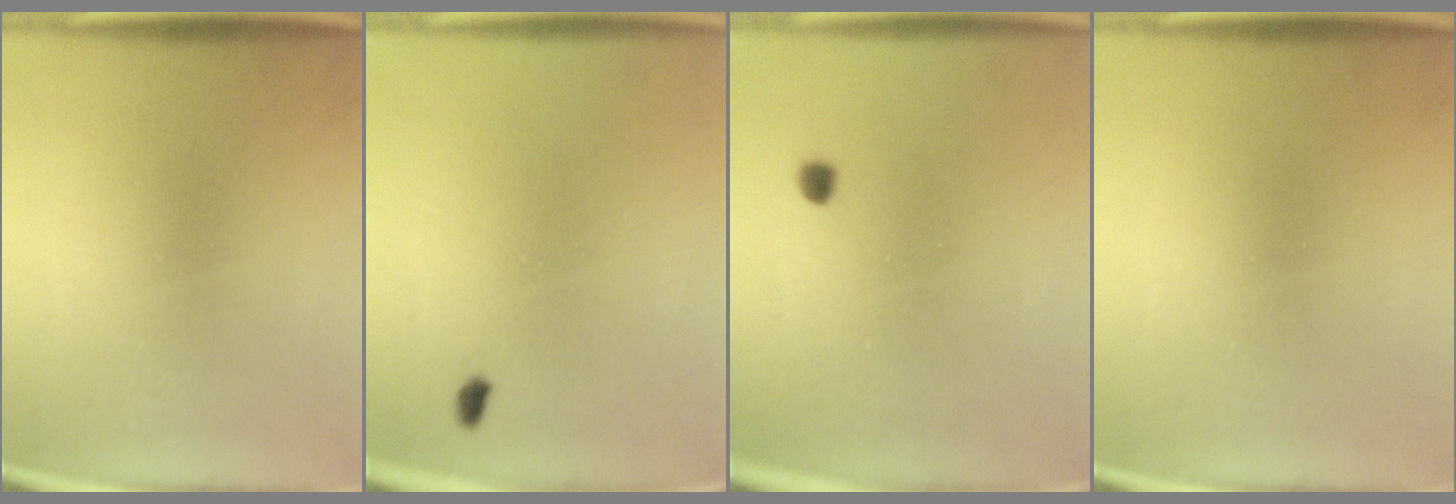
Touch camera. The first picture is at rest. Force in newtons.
{"total": 1.1}
{"total": 1.0}
{"total": 0.0}